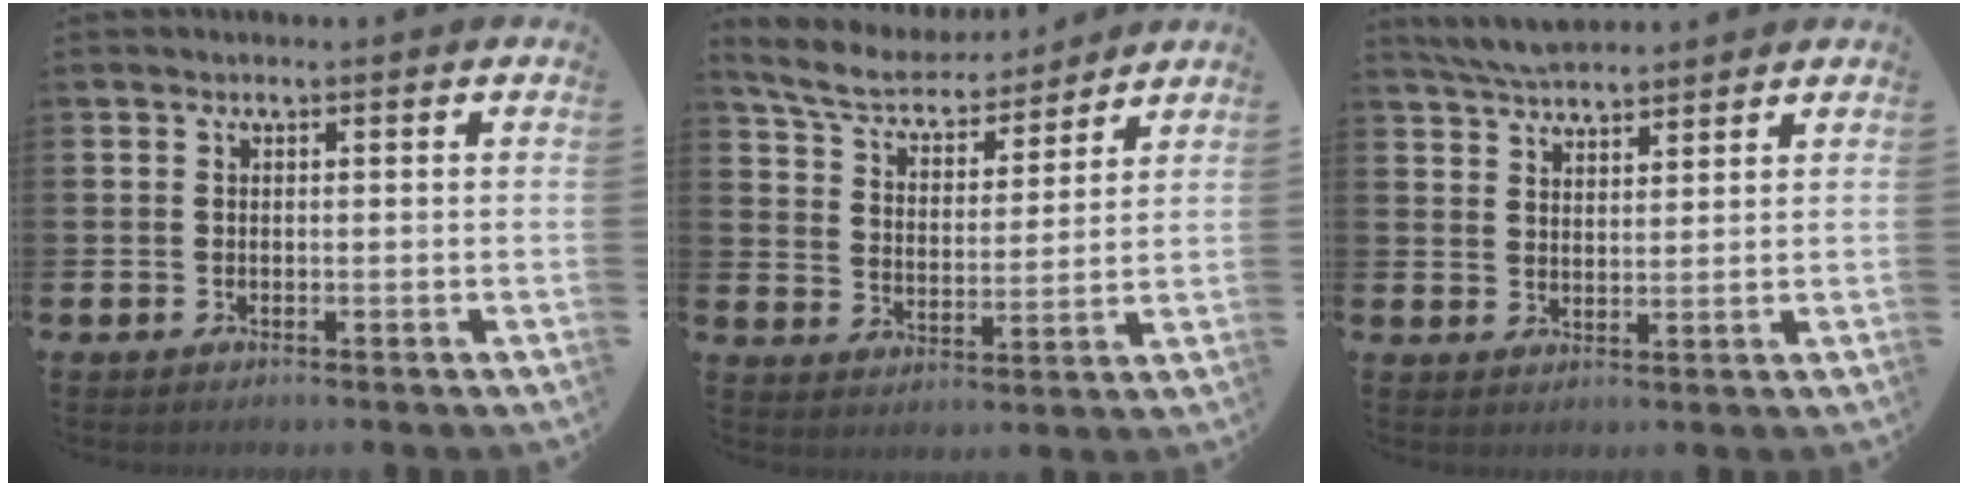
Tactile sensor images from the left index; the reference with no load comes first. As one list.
[{"total": 7.9, "force": [7.3, 1.9, 2.1], "torque": [-0.084, -0.047, 0.130]}, {"total": 5.3, "force": [5.2, 0.6, 0.9], "torque": [-0.040, -0.017, 0.098]}]